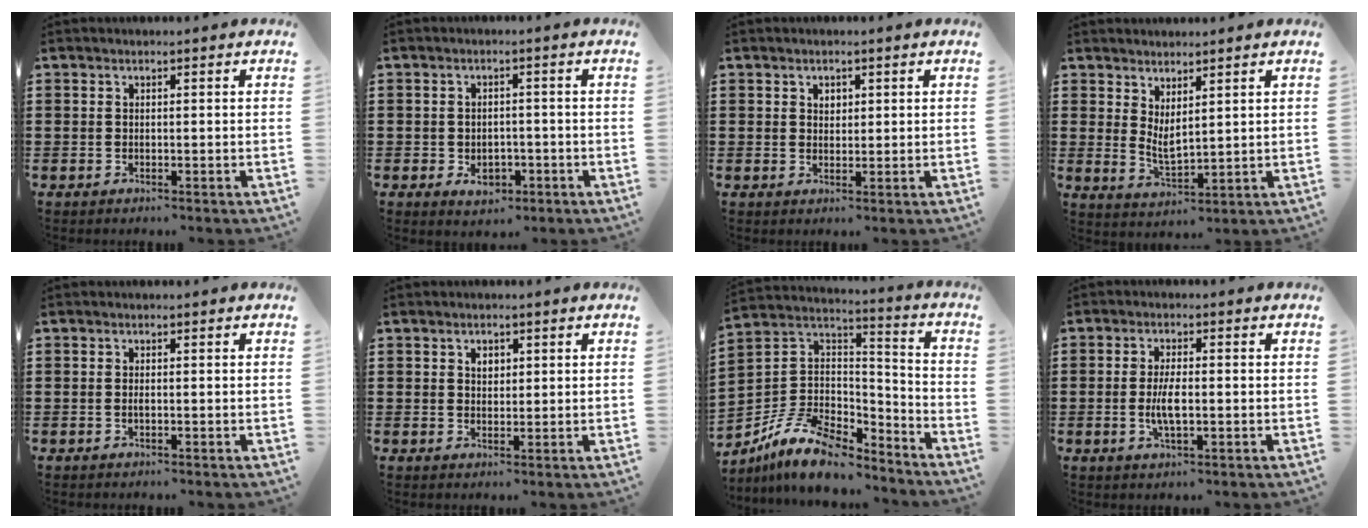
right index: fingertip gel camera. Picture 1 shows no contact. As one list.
[{"total": 3.4, "force": [-1.3, 2.4, 1.9], "torque": [-0.029, 0.000, -0.027]}, {"total": 1.4, "force": [0.7, 1.1, 0.6], "torque": [-0.015, 0.006, 0.013]}, {"total": 2.9, "force": [1.7, 0.9, 2.2], "torque": [-0.046, -0.004, 0.033]}, {"total": 0.7, "force": [-0.1, 0.1, 0.6], "torque": [-0.012, -0.003, -0.002]}, {"total": 1.8, "force": [0.8, 1.3, 1.0], "torque": [-0.015, 0.004, 0.012]}, {"total": 11.3, "force": [-8.3, 5.4, 5.4], "torque": [-0.126, 0.029, -0.158]}, {"total": 4.7, "force": [-0.6, 1.5, 4.4], "torque": [-0.099, -0.006, -0.019]}]